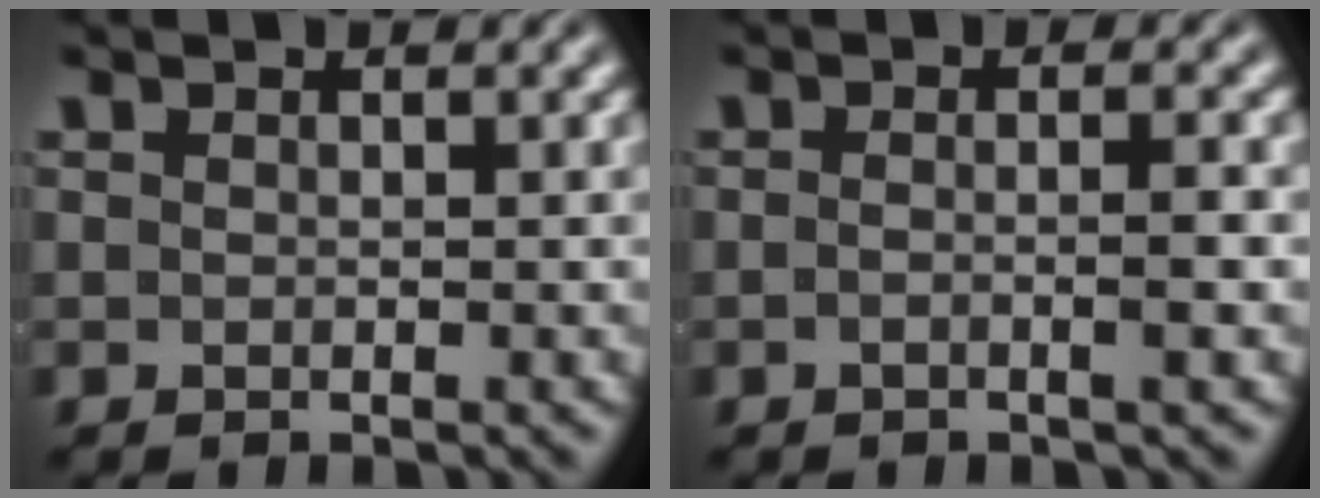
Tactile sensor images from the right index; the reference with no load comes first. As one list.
[{"total": 1.6, "force": [-0.7, -0.5, 1.4], "torque": [-0.023, 0.001, -0.013]}]